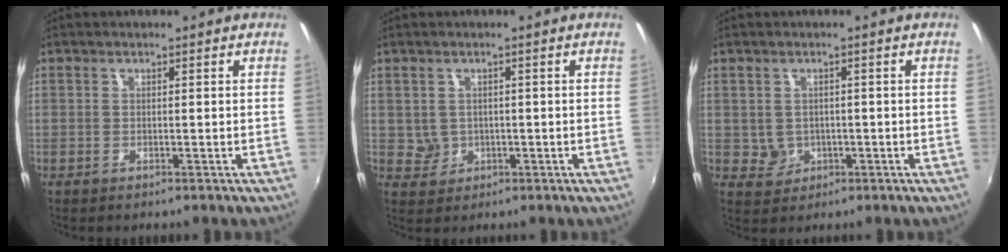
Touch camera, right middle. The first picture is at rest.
{"total": 2.9, "force": [0.1, 2.8, 0.6], "torque": [-0.008, 0.003, 0.006]}
{"total": 3.3, "force": [-0.3, 3.2, 0.8], "torque": [-0.017, 0.003, 0.004]}